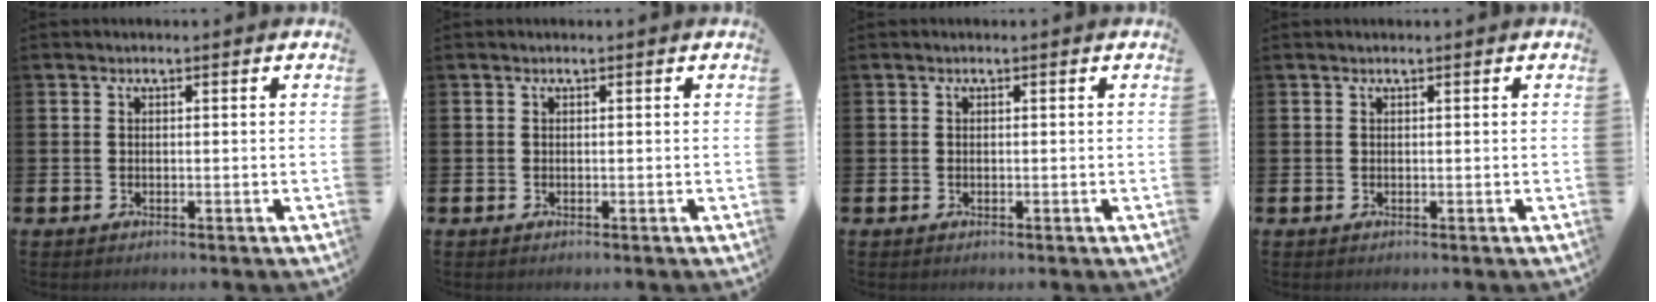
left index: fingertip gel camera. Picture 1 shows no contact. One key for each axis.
{"total": 0.0}
{"total": 0.0}
{"total": 0.0}